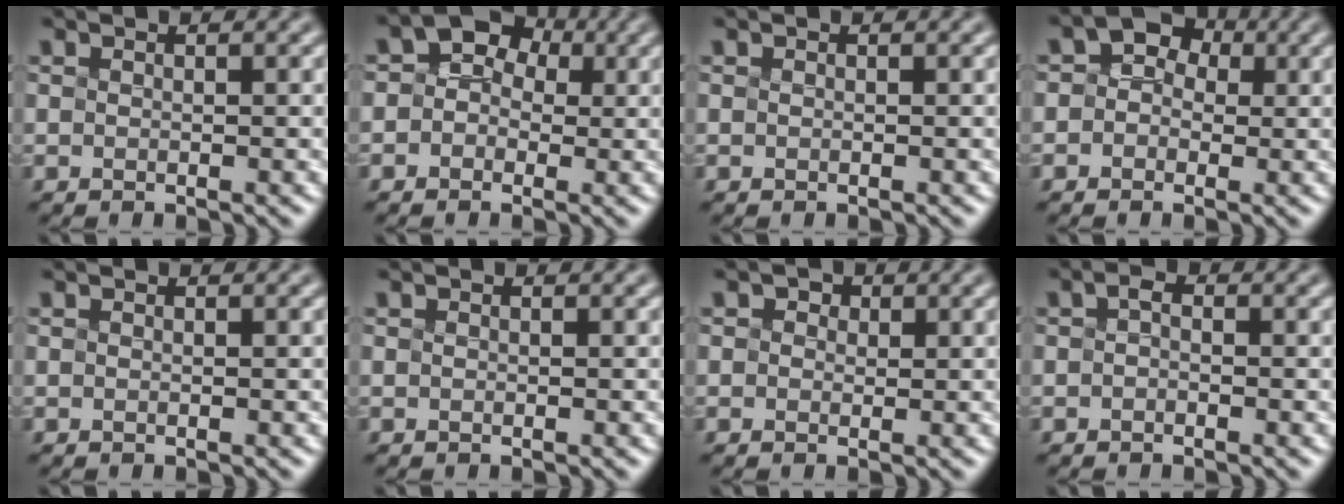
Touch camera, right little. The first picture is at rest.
{"total": 4.1, "force": [1.0, 3.3, 2.3], "torque": [-0.003, 0.028, -0.014]}
{"total": 0.0}
{"total": 3.2, "force": [0.7, 2.6, 1.8], "torque": [0.001, 0.018, -0.010]}
{"total": 0.0}
{"total": 0.0}
{"total": 1.4, "force": [0.8, 1.0, 0.5], "torque": [-0.004, 0.012, -0.001]}
{"total": 0.5, "force": [-0.5, -0.1, 0.1], "torque": [-0.008, 0.002, 0.001]}